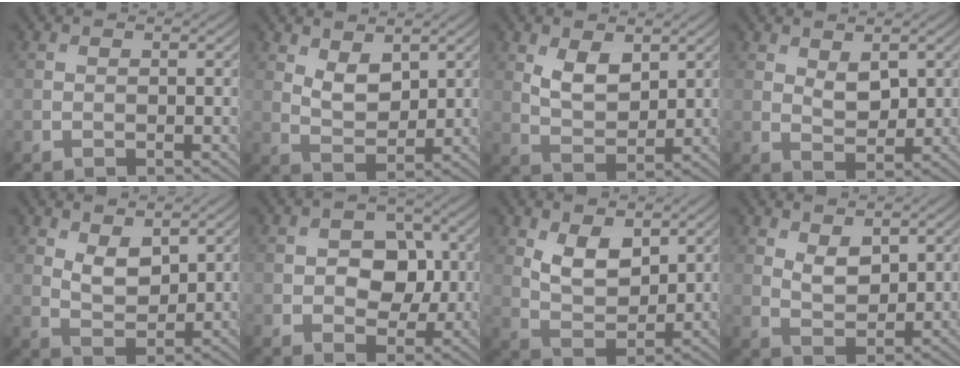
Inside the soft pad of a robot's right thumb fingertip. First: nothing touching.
{"total": 4.4, "force": [2.4, 2.3, 2.9], "torque": [-0.063, -0.010, 0.047]}
{"total": 5.3, "force": [2.3, 3.0, 3.7], "torque": [-0.079, -0.010, 0.049]}
{"total": 3.1, "force": [1.5, 1.6, 2.2], "torque": [-0.045, -0.007, 0.032]}
{"total": 4.3, "force": [2.2, 2.2, 2.9], "torque": [-0.062, -0.008, 0.044]}
{"total": 5.8, "force": [0.0, 4.2, 3.9], "torque": [-0.056, -0.001, -0.012]}
{"total": 6.0, "force": [2.8, 3.4, 4.1], "torque": [-0.087, -0.015, 0.054]}
{"total": 3.6, "force": [1.9, 1.9, 2.4], "torque": [-0.053, -0.007, 0.041]}